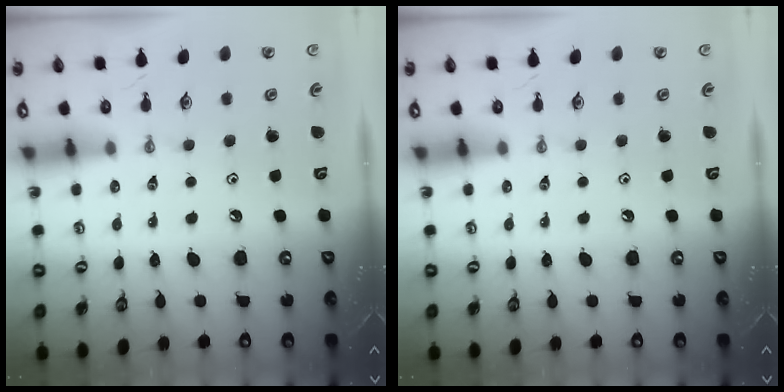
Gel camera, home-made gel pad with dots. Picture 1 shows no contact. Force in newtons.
{"total": 0.0}